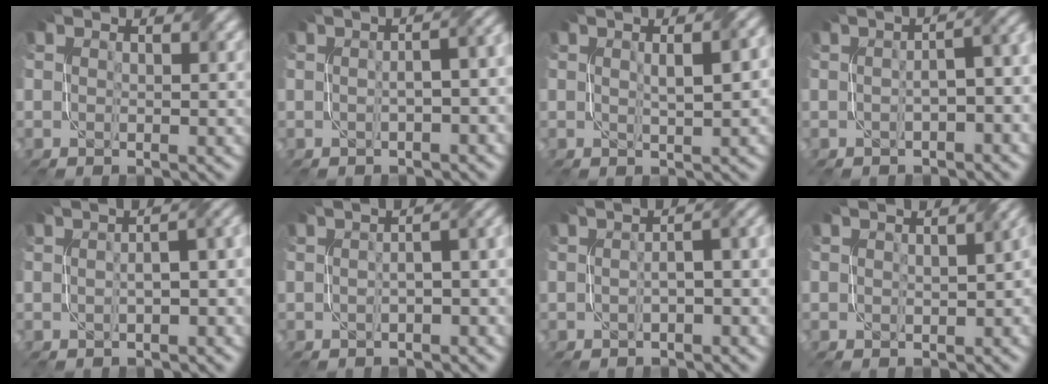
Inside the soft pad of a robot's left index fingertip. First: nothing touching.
{"total": 5.5, "force": [-0.1, 2.4, 4.9], "torque": [-0.044, 0.017, -0.008]}
{"total": 4.1, "force": [0.6, 1.1, 3.9], "torque": [-0.044, 0.015, 0.009]}
{"total": 5.3, "force": [-0.5, 2.1, 4.8], "torque": [-0.045, 0.014, -0.008]}
{"total": 5.8, "force": [-0.2, 2.6, 5.2], "torque": [-0.050, 0.017, -0.009]}
{"total": 4.5, "force": [-0.7, 1.8, 4.1], "torque": [-0.039, 0.009, -0.010]}
{"total": 4.5, "force": [-0.8, 1.7, 4.1], "torque": [-0.043, 0.011, -0.010]}
{"total": 3.7, "force": [0.1, 2.0, 3.2], "torque": [-0.020, 0.002, 0.012]}